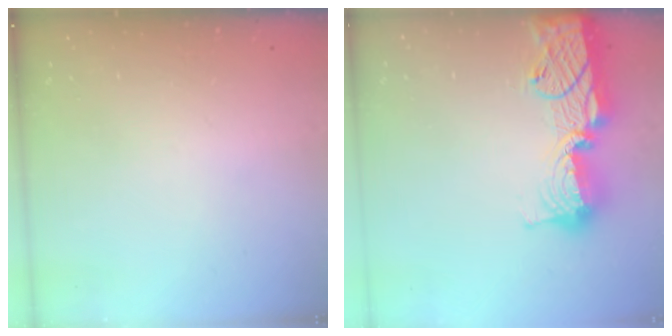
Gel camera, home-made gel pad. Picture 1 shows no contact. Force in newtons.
{"total": 17.5, "press": 17.4, "slide": 1.3}